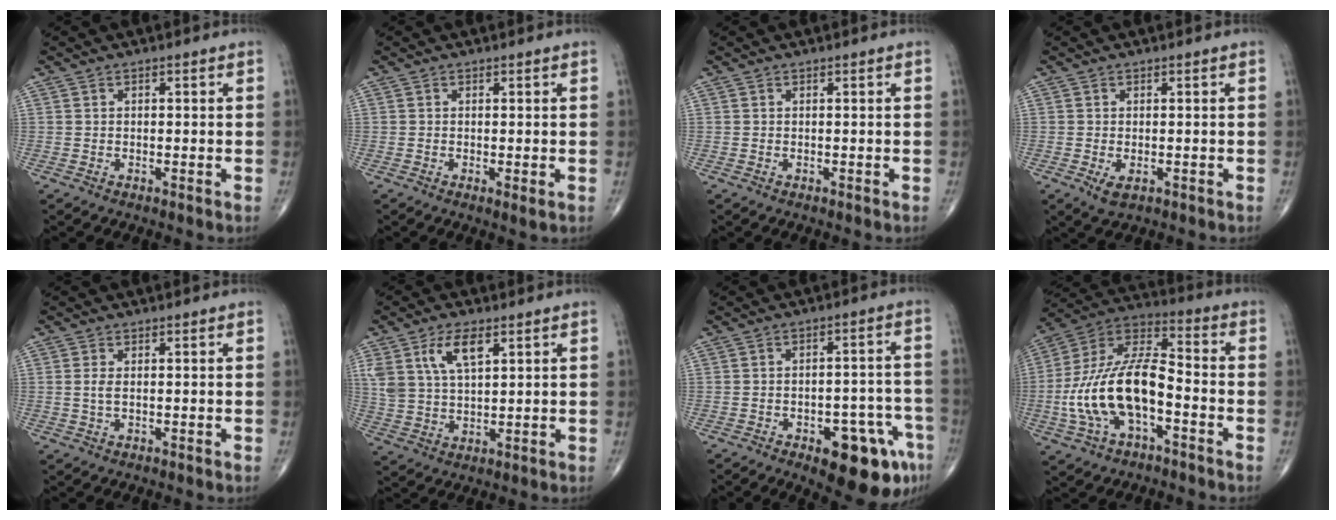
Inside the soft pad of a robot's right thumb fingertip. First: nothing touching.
{"total": 1.4, "force": [-0.3, 0.2, 1.3], "torque": [-0.031, -0.008, -0.007]}
{"total": 0.0}
{"total": 2.7, "force": [-0.9, 1.4, 2.2], "torque": [-0.039, -0.005, -0.012]}
{"total": 1.8, "force": [0.1, 0.8, 1.6], "torque": [-0.038, -0.001, 0.004]}
{"total": 8.4, "force": [4.0, 3.9, 6.3], "torque": [-0.121, -0.011, 0.084]}
{"total": 14.6, "force": [-7.4, 6.0, 11.1], "torque": [-0.101, 0.046, -0.086]}
{"total": 18.8, "force": [-4.8, 9.0, 15.8], "torque": [-0.311, 0.046, -0.088]}